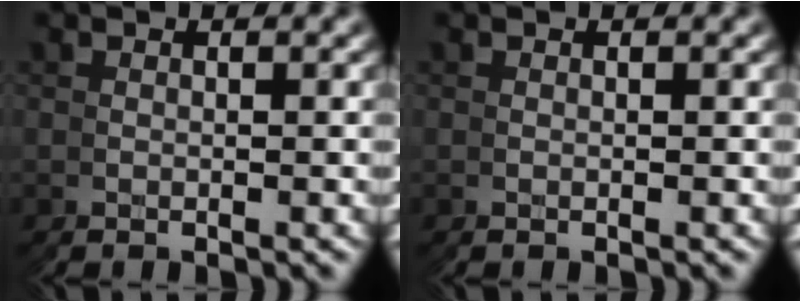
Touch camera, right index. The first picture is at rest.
{"total": 0.0}